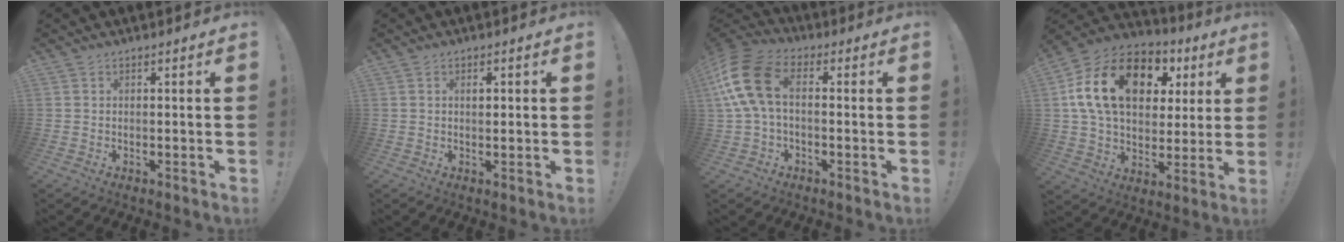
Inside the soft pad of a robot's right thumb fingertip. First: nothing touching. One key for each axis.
{"total": 1.0, "fx": 0.3, "fy": 0.5, "fz": 0.8, "tx": -0.002, "ty": -0.004, "tz": 0.002}
{"total": 13.7, "fx": 1.8, "fy": 8.3, "fz": 10.7, "tx": -0.230, "ty": 0.015, "tz": 0.036}
{"total": 21.9, "fx": 7.1, "fy": 14.4, "fz": 14.8, "tx": -0.261, "ty": -0.013, "tz": 0.129}